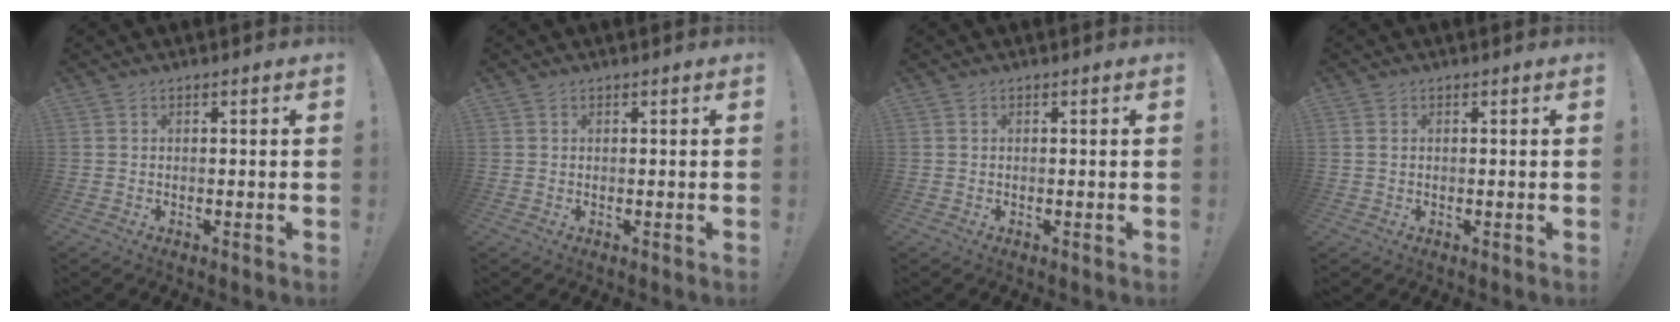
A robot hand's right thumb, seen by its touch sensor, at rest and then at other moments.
{"total": 0.0}
{"total": 0.0}
{"total": 0.9, "force": [0.4, 0.7, 0.5], "torque": [-0.004, 0.000, 0.005]}